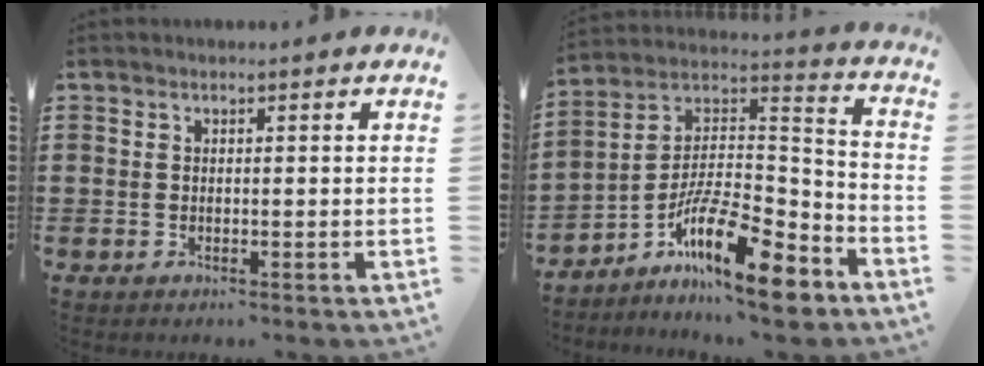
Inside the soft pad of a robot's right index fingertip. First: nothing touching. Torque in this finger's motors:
{"motor_torque": [0.00, 0.11, 0.68, 0.09]}